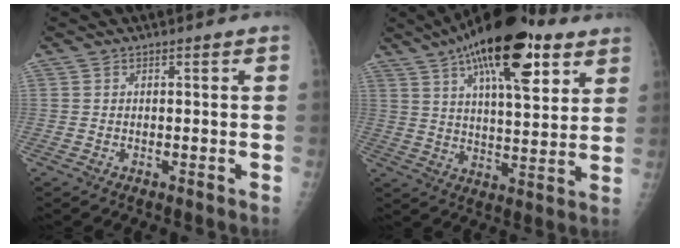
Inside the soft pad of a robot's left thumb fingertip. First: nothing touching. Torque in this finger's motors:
{"motor_torque": [2.73, -1.19, 1.97, -0.80, 0.58]}